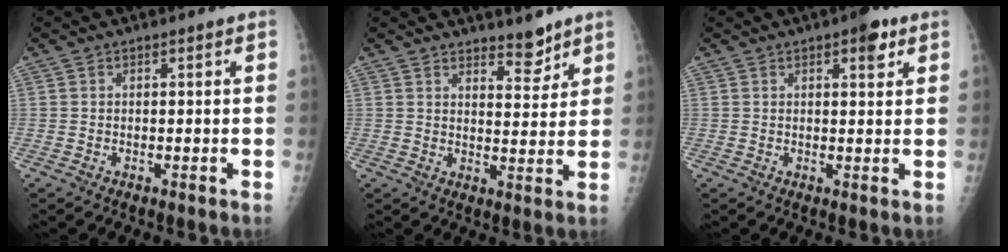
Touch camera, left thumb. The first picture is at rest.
{"total": 4.7, "force": [4.0, 1.6, 2.0], "torque": [-0.010, -0.034, 0.061]}
{"total": 3.9, "force": [2.2, 1.5, 2.9], "torque": [-0.027, -0.007, 0.025]}